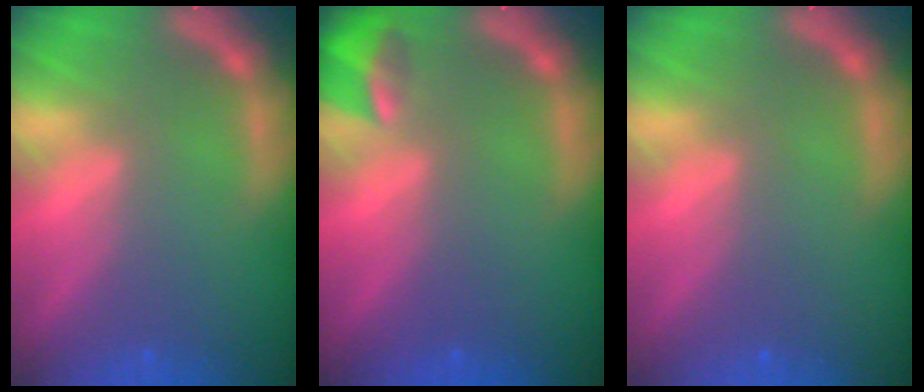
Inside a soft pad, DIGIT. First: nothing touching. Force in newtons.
{"total": 2.9}
{"total": 0.0}